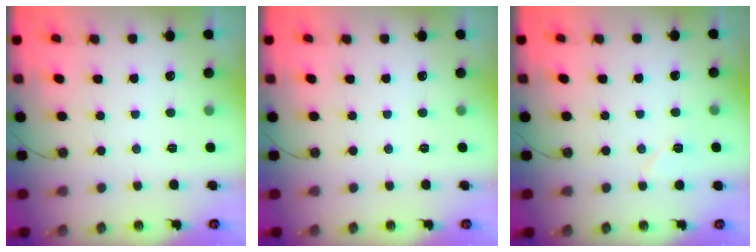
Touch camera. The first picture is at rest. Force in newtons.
{"total": 0.0}
{"total": 5.0, "press": 5.0, "slide": 0.5}